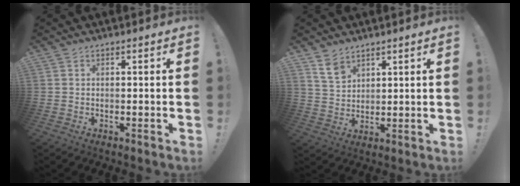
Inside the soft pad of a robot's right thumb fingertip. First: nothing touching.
{"total": 6.8, "force": [5.0, 4.1, 2.2], "torque": [-0.038, -0.029, 0.097]}